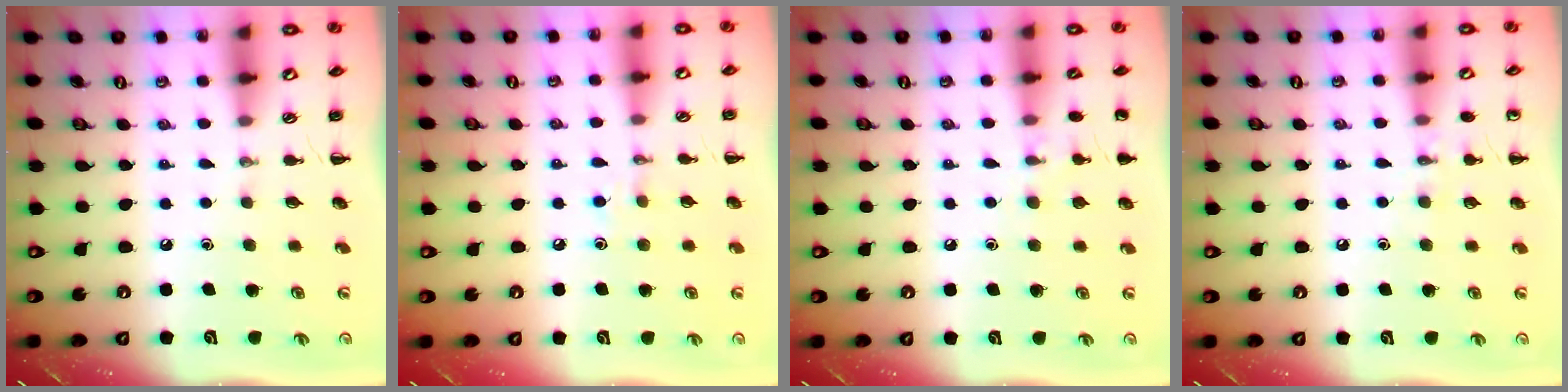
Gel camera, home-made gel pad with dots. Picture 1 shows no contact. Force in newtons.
{"total": 4.9, "press": 4.7, "slide": 1.4}
{"total": 6.6, "press": 6.3, "slide": 1.9}
{"total": 6.7, "press": 6.6, "slide": 1.6}